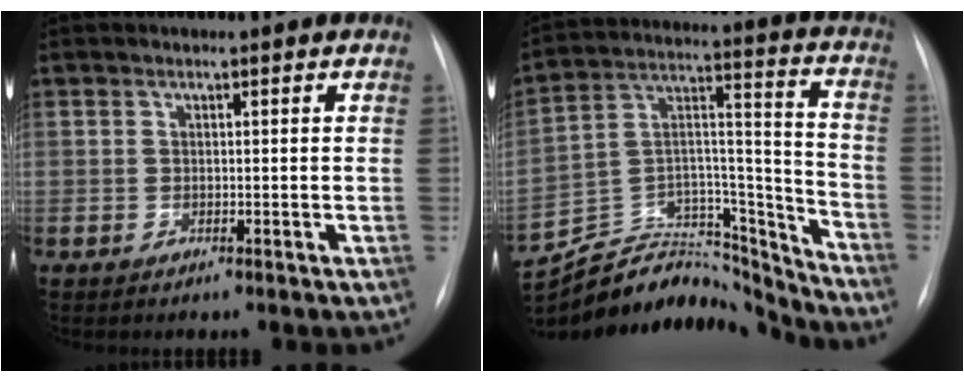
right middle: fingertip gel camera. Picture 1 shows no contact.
{"total": 23.1, "force": [-21.7, 6.4, 4.7], "torque": [-0.128, 0.041, -0.348]}